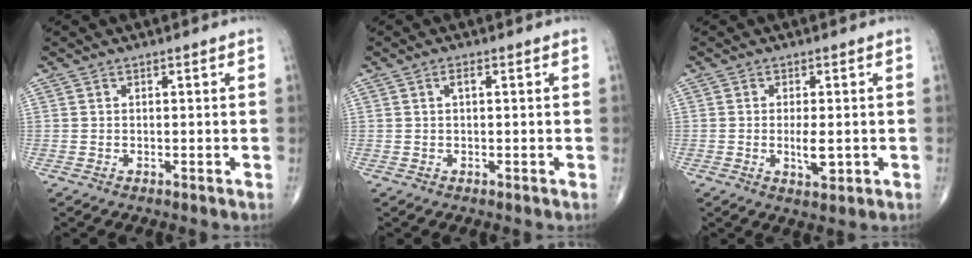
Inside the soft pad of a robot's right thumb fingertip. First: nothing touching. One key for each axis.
{"total": 1.4, "fx": 0.4, "fy": 0.5, "fz": 1.3, "tx": -0.026, "ty": 0.002, "tz": 0.006}
{"total": 4.1, "fx": -0.6, "fy": 1.6, "fz": 3.7, "tx": -0.060, "ty": -0.007, "tz": -0.008}